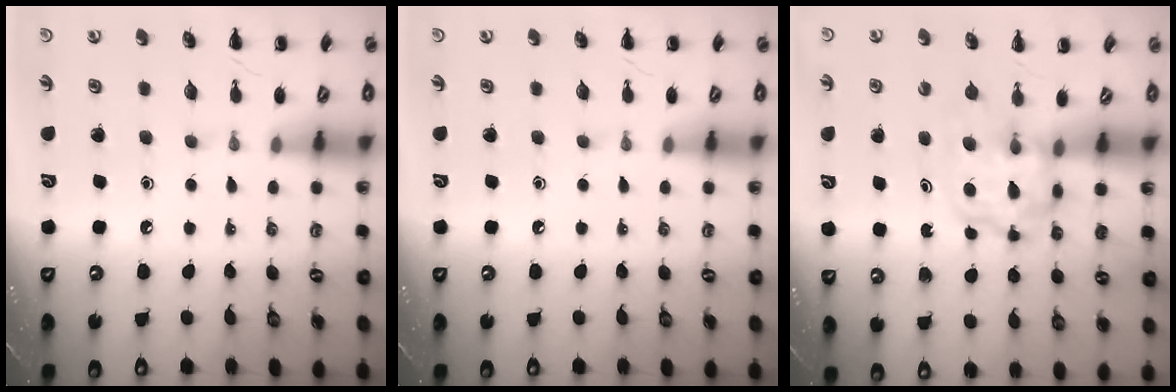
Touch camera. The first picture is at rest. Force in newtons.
{"total": 0.0}
{"total": 3.9, "press": 3.9, "slide": 0.4}